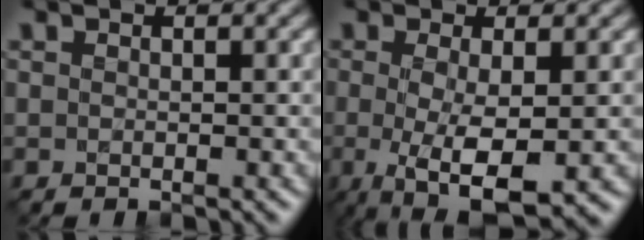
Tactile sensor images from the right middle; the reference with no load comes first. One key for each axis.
{"total": 5.8, "fx": -1.2, "fy": 1.6, "fz": 5.5, "tx": -0.106, "ty": -0.019, "tz": -0.016}